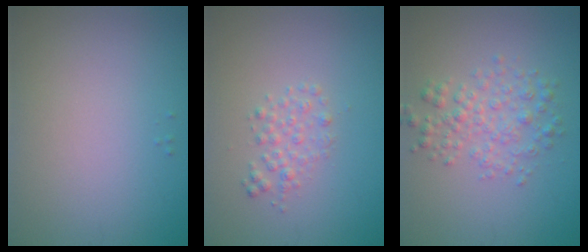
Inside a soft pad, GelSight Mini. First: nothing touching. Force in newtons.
{"total": 1.5, "press": 1.5, "slide": 0.0}
{"total": 2.8, "press": 2.8, "slide": 0.0}